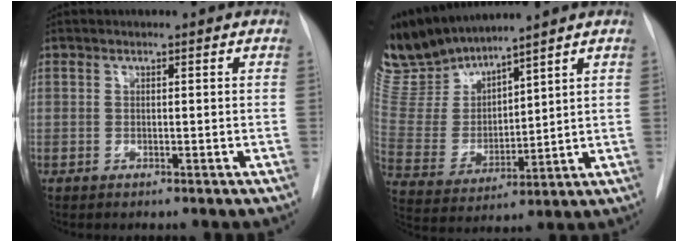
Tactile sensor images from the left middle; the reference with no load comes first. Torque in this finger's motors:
{"motor_torque": [0.29, -0.37, 0.12, 0.00]}